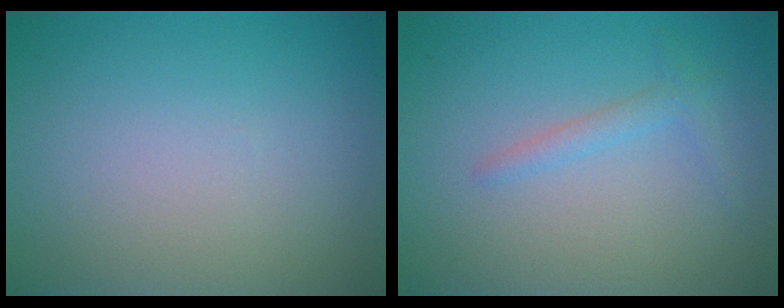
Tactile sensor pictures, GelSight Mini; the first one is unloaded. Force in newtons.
{"total": 1.4, "press": 1.4, "slide": 0.1}